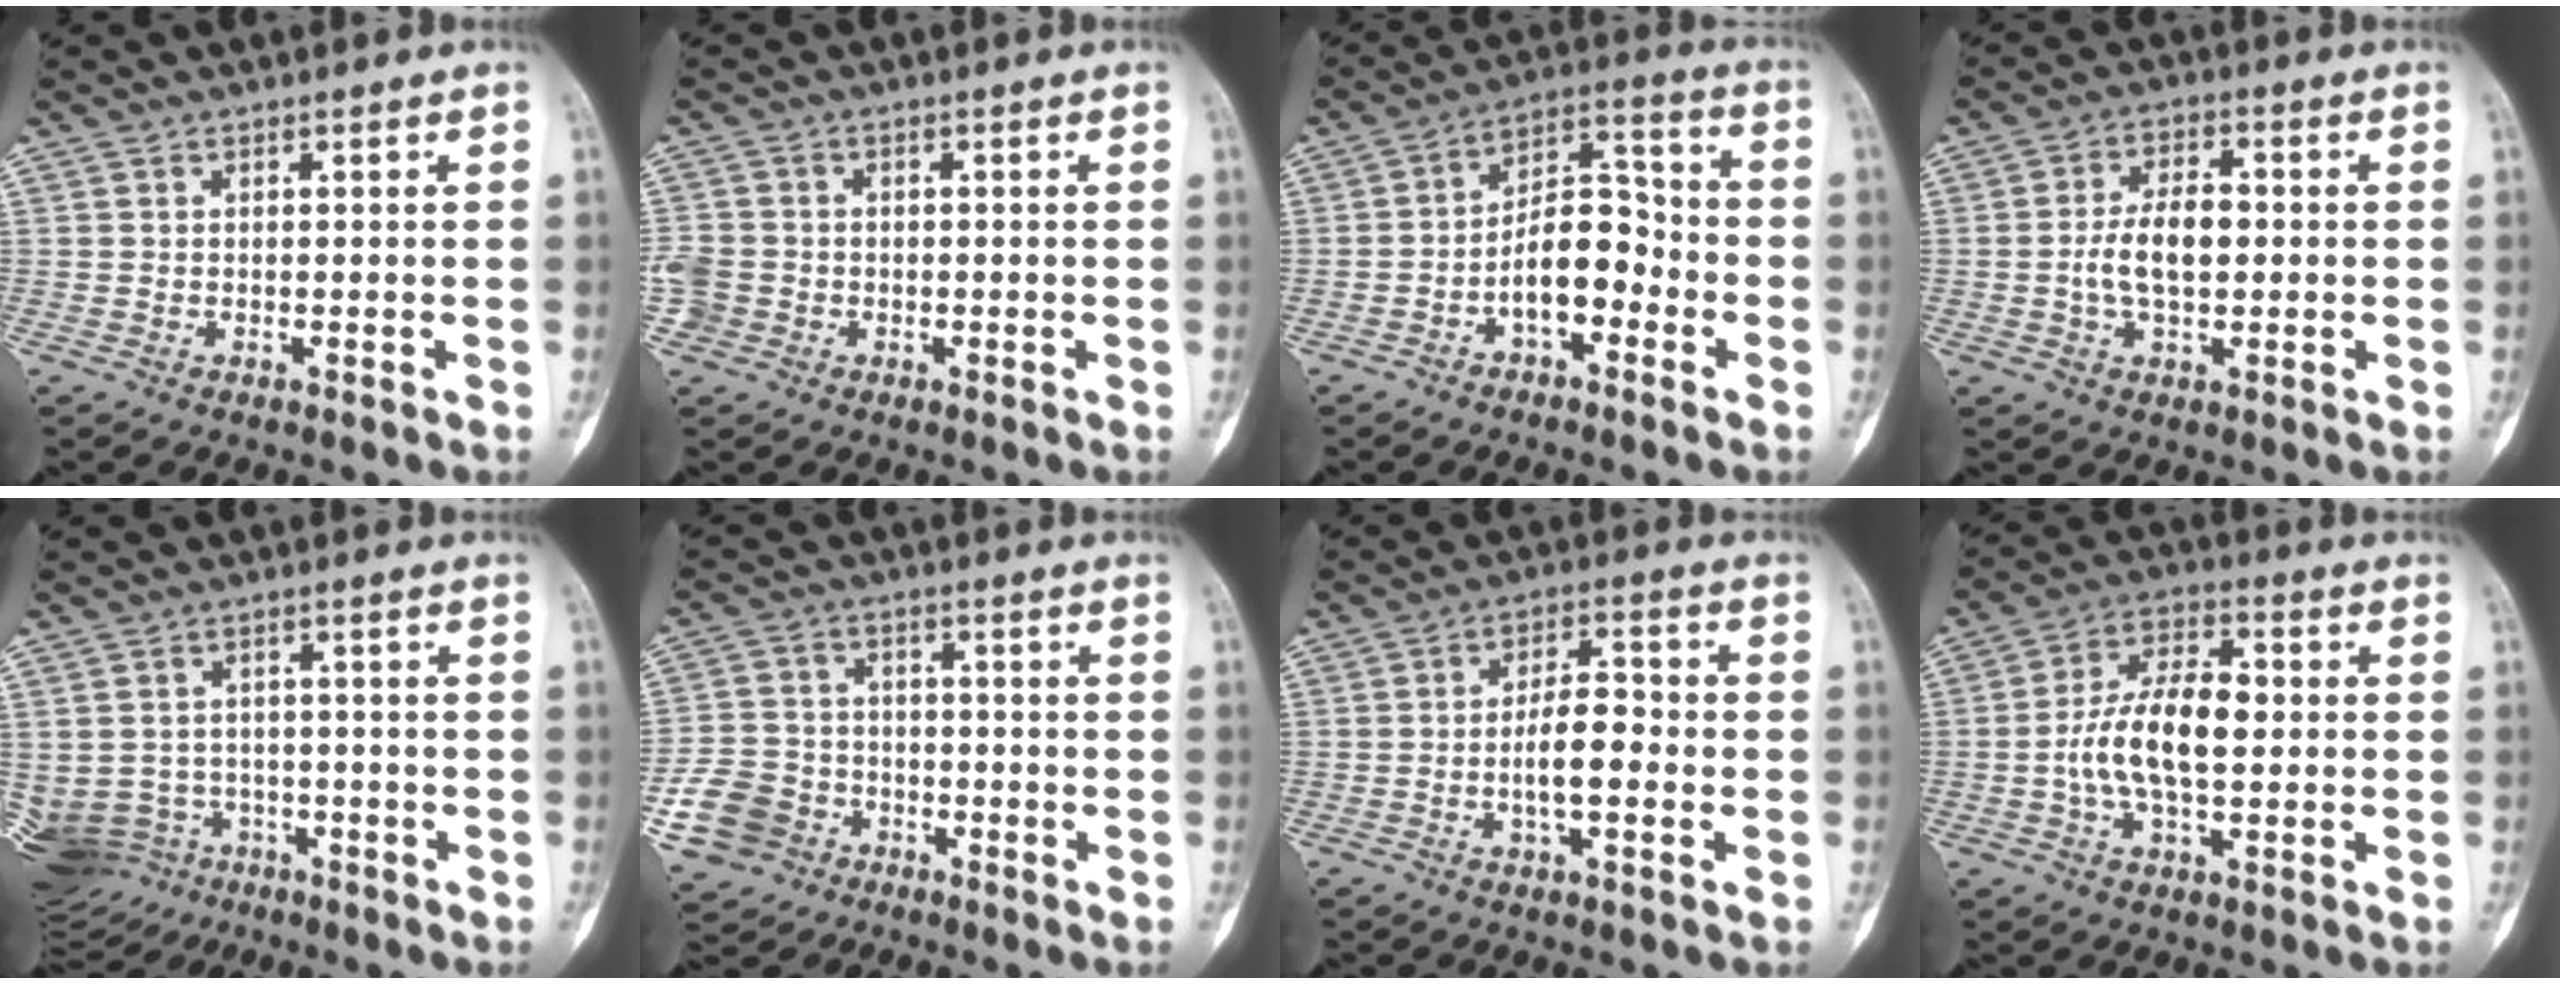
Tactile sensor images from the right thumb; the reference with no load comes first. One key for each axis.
{"total": 4.4, "fx": -1.2, "fy": 4.0, "fz": 1.4, "tx": -0.025, "ty": 0.013, "tz": -0.023}
{"total": 10.7, "fx": -3.4, "fy": 5.8, "fz": 8.4, "tx": -0.118, "ty": 0.046, "tz": -0.067}
{"total": 8.2, "fx": -0.4, "fy": 4.5, "fz": 6.9, "tx": -0.121, "ty": 0.014, "tz": -0.009}
{"total": 13.8, "fx": -5.9, "fy": 11.4, "fz": 5.2, "tx": -0.121, "ty": 0.039, "tz": -0.081}
{"total": 10.2, "fx": -4.5, "fy": 8.4, "fz": 3.6, "tx": -0.061, "ty": 0.025, "tz": -0.080}
{"total": 8.1, "fx": -1.5, "fy": 3.2, "fz": 7.3, "tx": -0.116, "ty": 0.018, "tz": -0.030}
{"total": 12.7, "fx": -0.6, "fy": 6.4, "fz": 10.9, "tx": -0.202, "ty": 0.024, "tz": -0.016}